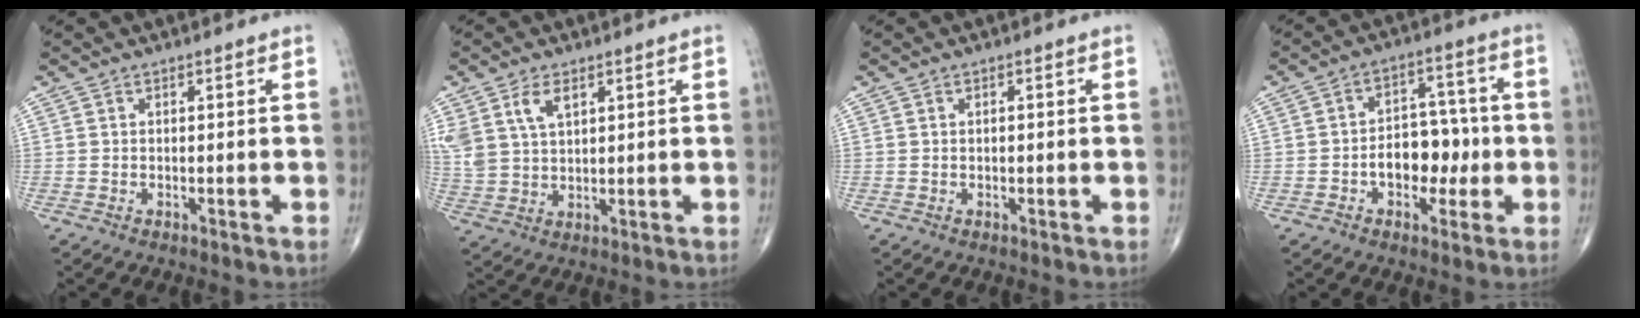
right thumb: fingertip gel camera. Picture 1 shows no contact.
{"total": 7.7, "force": [3.8, 4.3, 5.1], "torque": [-0.103, -0.009, 0.084]}
{"total": 0.5, "force": [0.0, 0.2, 0.5], "torque": [-0.011, 0.001, 0.002]}
{"total": 9.3, "force": [-1.9, 6.4, 6.5], "torque": [-0.060, 0.032, -0.032]}